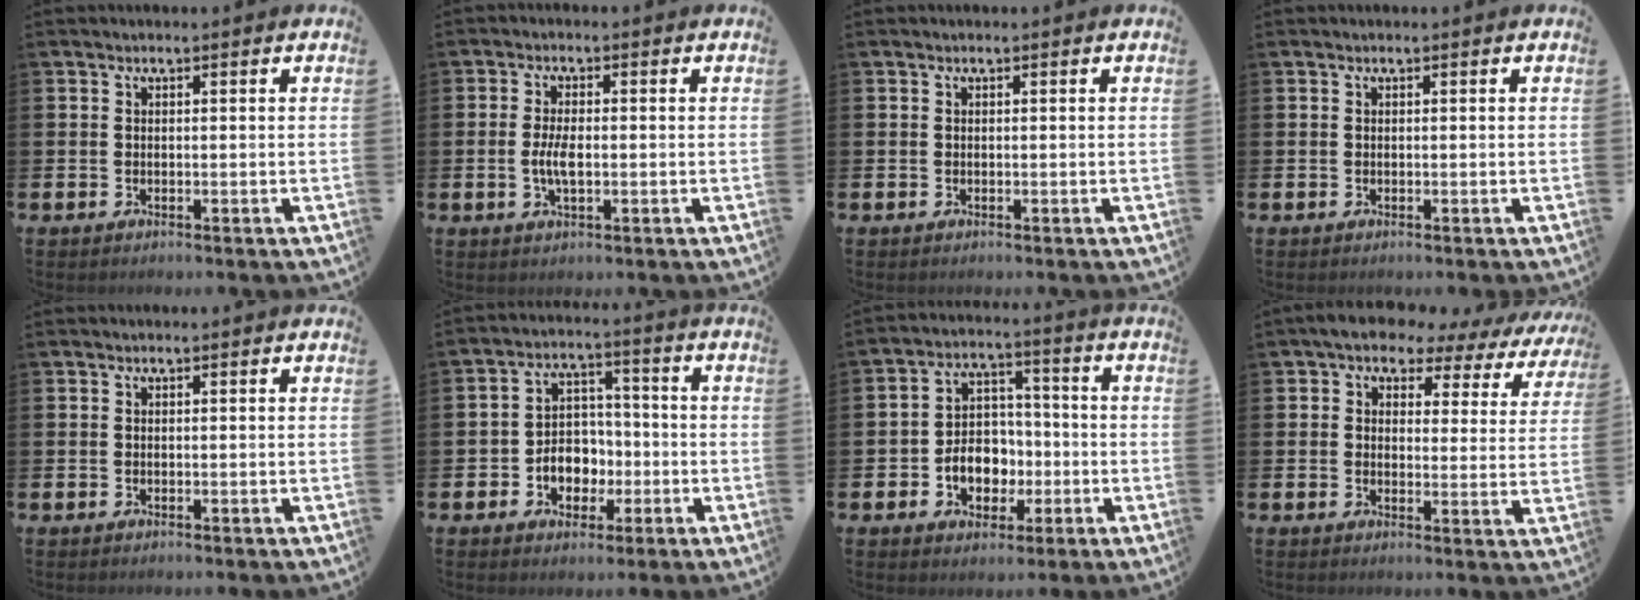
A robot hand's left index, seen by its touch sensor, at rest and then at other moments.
{"total": 3.7, "force": [-0.3, 1.4, 3.4], "torque": [-0.063, -0.002, -0.010]}
{"total": 0.0}
{"total": 0.0}
{"total": 0.0}
{"total": 5.2, "force": [-1.4, 4.6, 2.0], "torque": [-0.034, 0.007, -0.031]}
{"total": 6.4, "force": [-1.6, 5.4, 3.1], "torque": [-0.042, 0.007, -0.034]}
{"total": 4.6, "force": [3.8, 2.3, 1.3], "torque": [-0.042, -0.029, 0.058]}